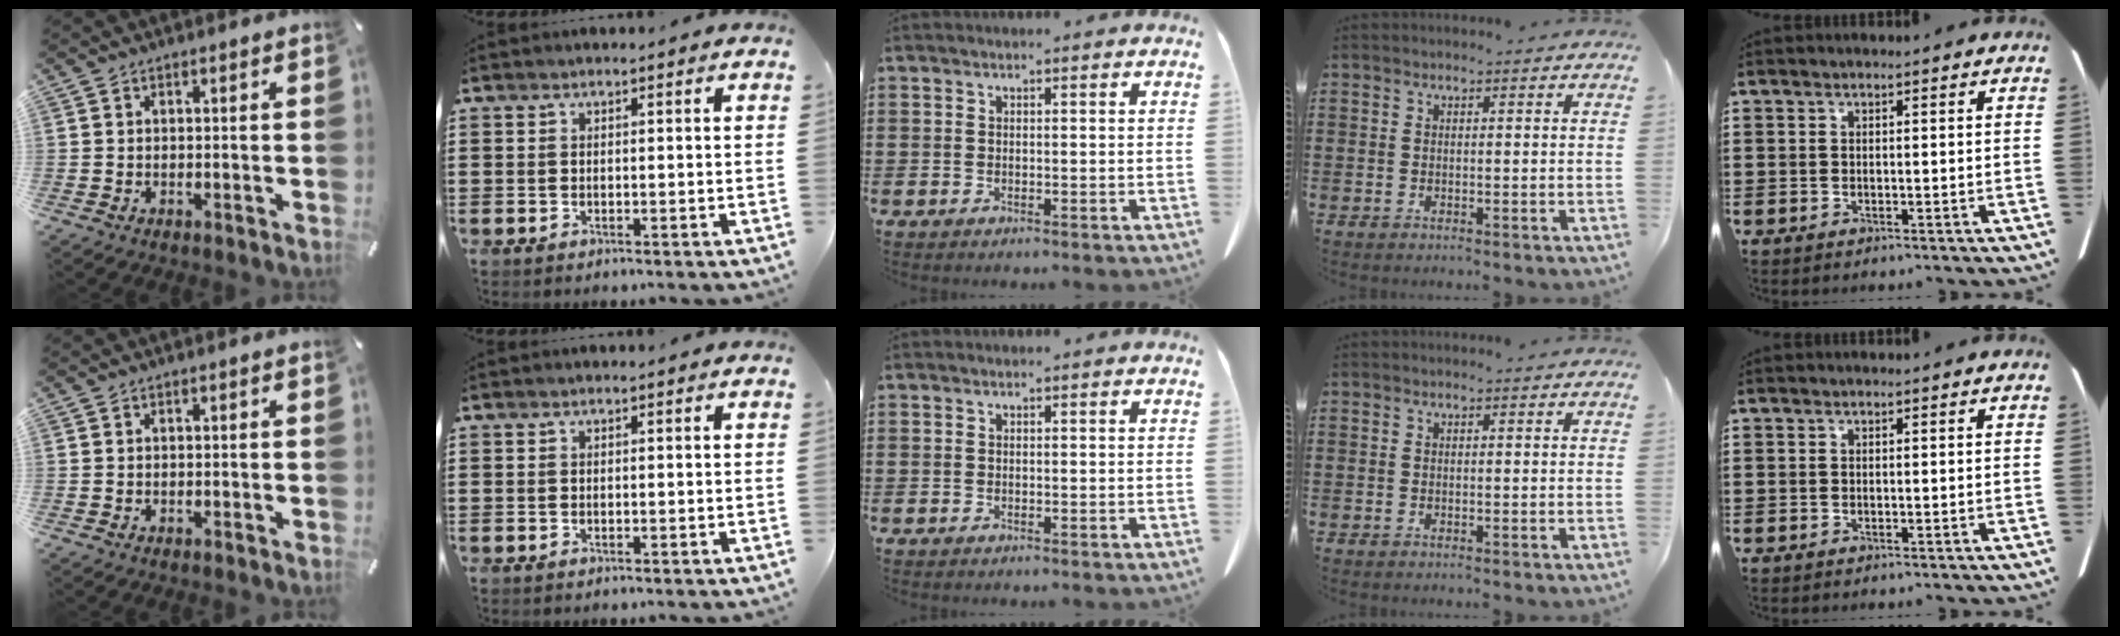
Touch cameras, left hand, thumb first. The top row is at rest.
{}